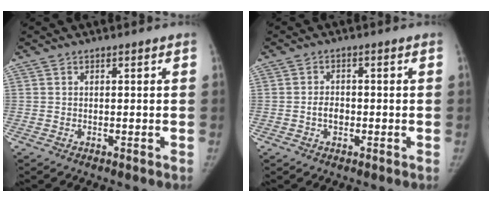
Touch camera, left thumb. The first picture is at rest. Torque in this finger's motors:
{"motor_torque": [-0.12, 0.16, 0.25, 0.03, -0.01]}